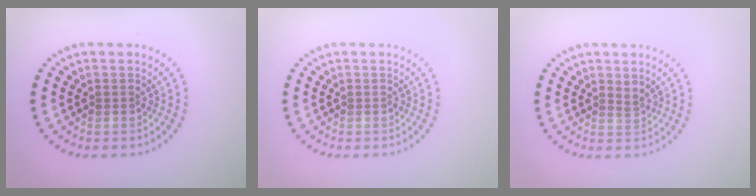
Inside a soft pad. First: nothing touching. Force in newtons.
{"total": 0.0}
{"total": 0.8, "press": 0.3, "slide": 0.7}